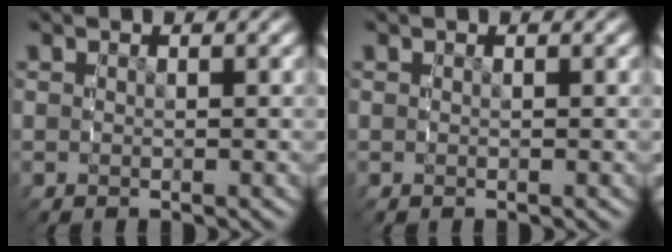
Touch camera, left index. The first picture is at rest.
{"total": 0.0}